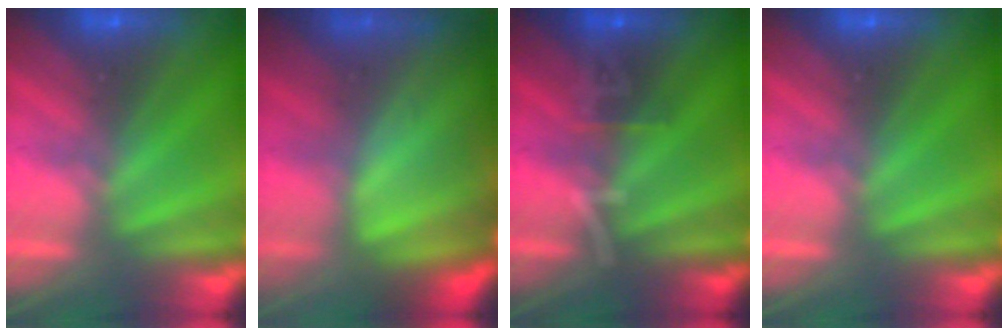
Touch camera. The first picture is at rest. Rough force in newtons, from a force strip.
{"total": 7.5}
{"total": 3.9}
{"total": 0.0}